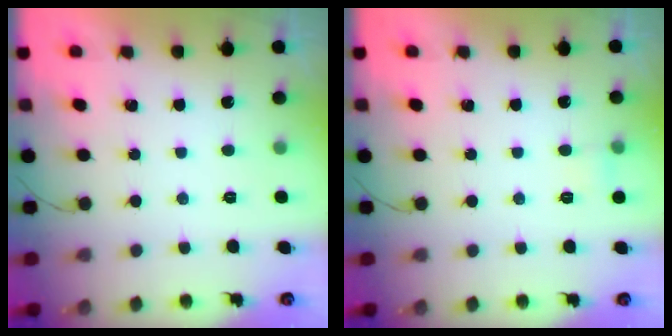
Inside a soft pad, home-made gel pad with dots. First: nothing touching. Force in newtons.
{"total": 7.5, "press": 3.4, "slide": 6.7}